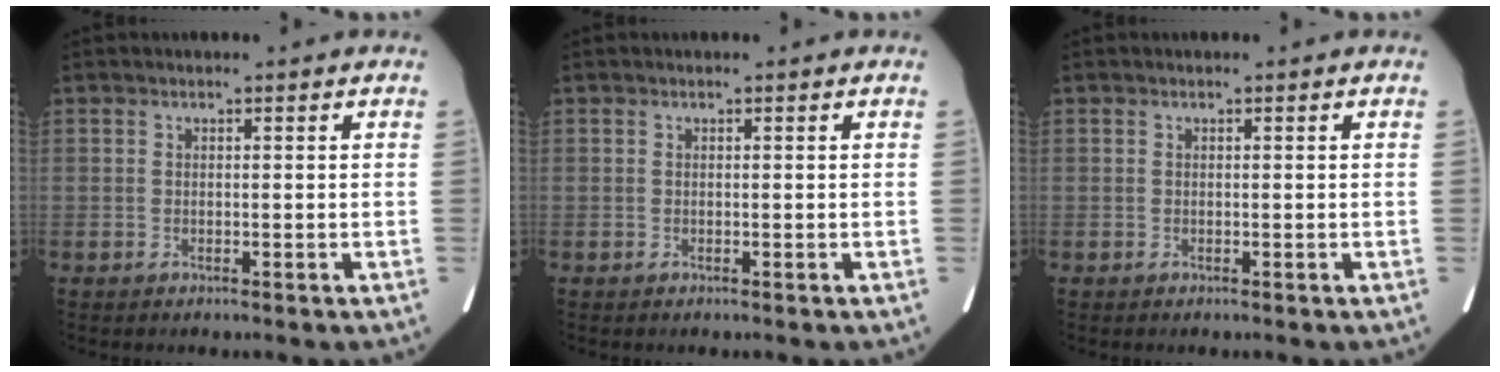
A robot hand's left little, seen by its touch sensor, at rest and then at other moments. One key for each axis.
{"total": 0.0}
{"total": 0.0}